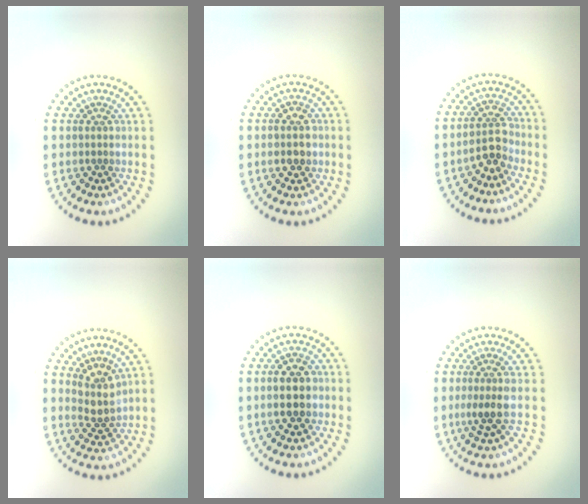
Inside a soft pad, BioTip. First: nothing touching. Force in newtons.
{"total": 2.1, "press": 2.0, "slide": 0.1}
{"total": 2.4, "press": 2.2, "slide": 1.0}
{"total": 2.8, "press": 2.1, "slide": 1.8}
{"total": 3.2, "press": 3.2, "slide": 0.3}
{"total": 2.6, "press": 2.0, "slide": 1.6}